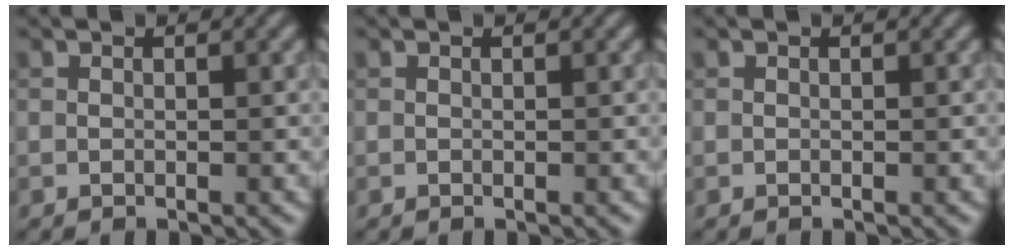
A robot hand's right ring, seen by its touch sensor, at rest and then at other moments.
{"total": 0.0}
{"total": 0.0}